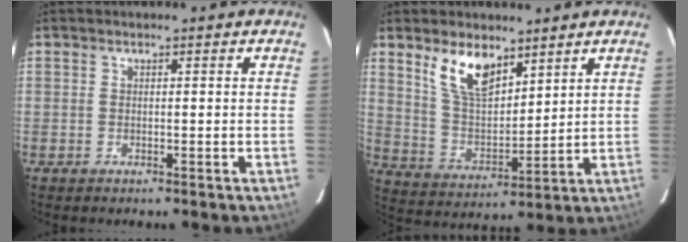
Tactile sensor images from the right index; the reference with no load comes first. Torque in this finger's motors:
{"motor_torque": [0.44, 0.19, 0.23, 0.10]}